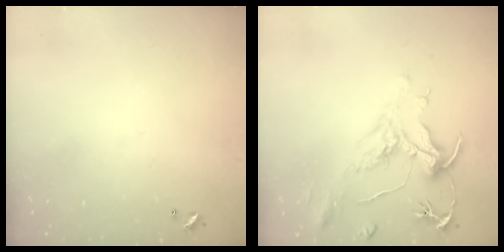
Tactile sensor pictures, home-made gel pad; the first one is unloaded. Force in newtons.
{"total": 2.2, "press": 1.7, "slide": 1.3}